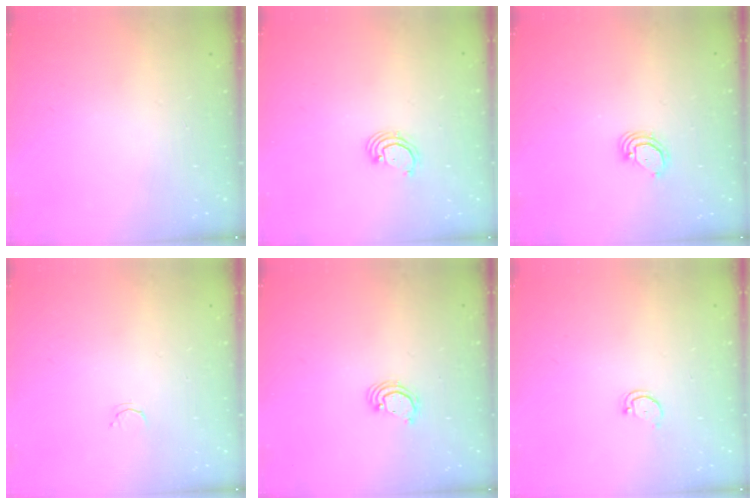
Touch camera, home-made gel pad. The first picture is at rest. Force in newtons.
{"total": 2.6, "press": 2.6, "slide": 0.3}
{"total": 2.9, "press": 2.9, "slide": 0.2}
{"total": 2.1, "press": 2.1, "slide": 0.4}
{"total": 2.2, "press": 2.2, "slide": 0.1}
{"total": 2.5, "press": 2.4, "slide": 0.4}